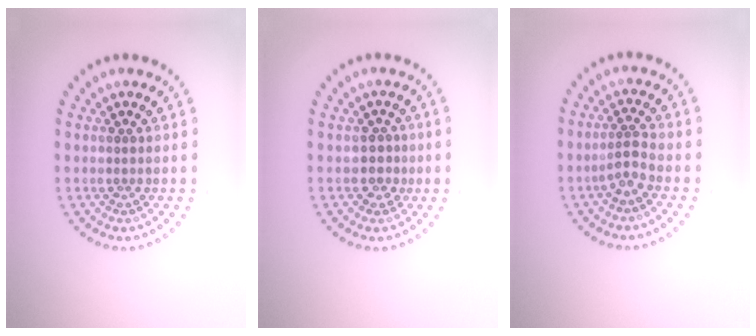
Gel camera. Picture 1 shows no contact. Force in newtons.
{"total": 1.6, "press": 1.3, "slide": 1.0}
{"total": 1.8, "press": 1.3, "slide": 1.3}